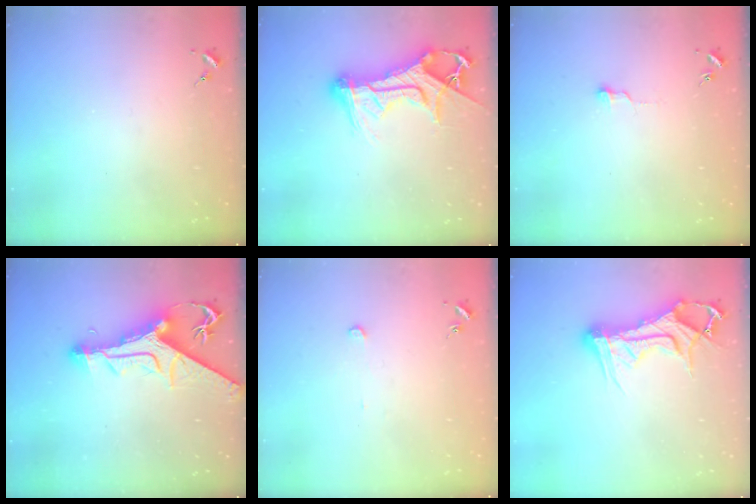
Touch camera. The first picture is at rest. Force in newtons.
{"total": 17.1, "press": 17.0, "slide": 1.6}
{"total": 4.0, "press": 4.0, "slide": 0.4}
{"total": 15.7, "press": 15.5, "slide": 2.0}
{"total": 2.4, "press": 2.4, "slide": 0.2}
{"total": 14.4, "press": 14.4, "slide": 1.4}